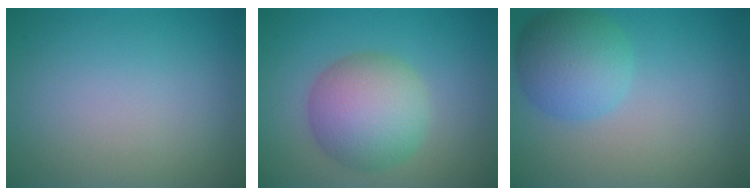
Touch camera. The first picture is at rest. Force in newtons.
{"total": 6.6, "press": 6.6, "slide": 0.3}
{"total": 5.2, "press": 5.2, "slide": 0.2}